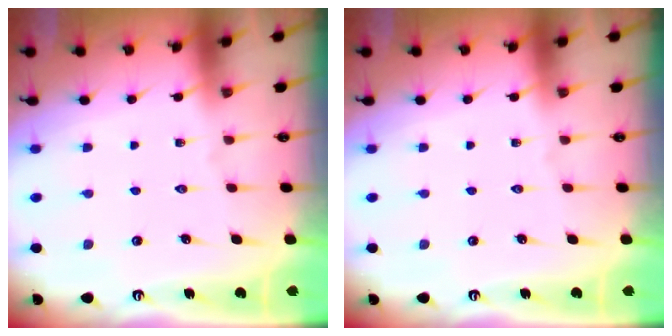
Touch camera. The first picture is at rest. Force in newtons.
{"total": 0.0}